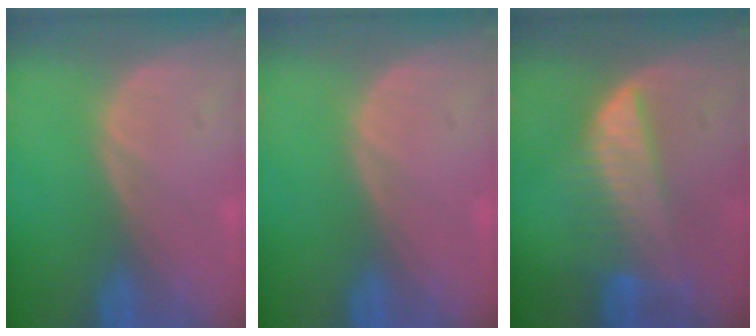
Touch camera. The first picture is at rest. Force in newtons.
{"total": 0.0}
{"total": 6.4, "press": 6.3, "slide": 1.0}